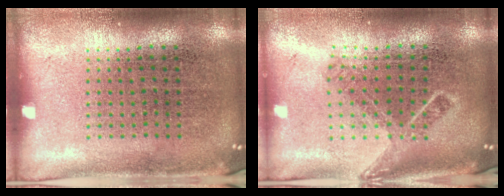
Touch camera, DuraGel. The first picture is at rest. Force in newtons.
{"total": 1.6, "press": 1.2, "slide": 1.1}